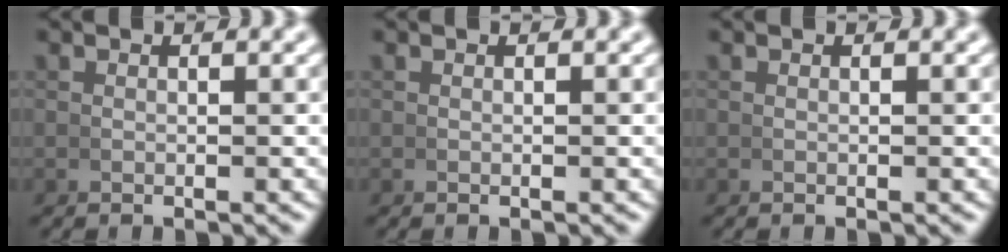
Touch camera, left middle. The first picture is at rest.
{"total": 0.0}
{"total": 0.0}